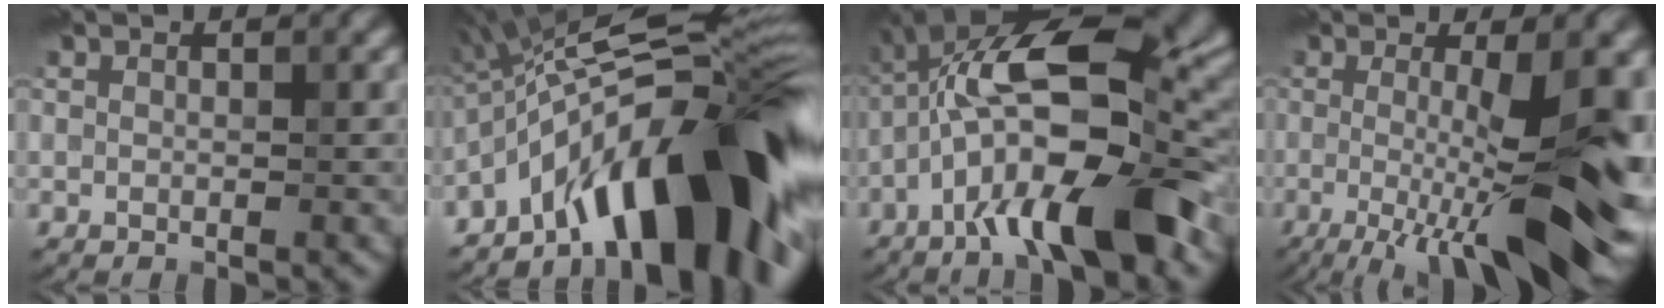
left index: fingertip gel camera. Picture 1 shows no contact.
{"total": 16.2, "force": [-7.7, 4.9, 13.3], "torque": [-0.189, 0.037, -0.138]}
{"total": 14.4, "force": [-3.8, 4.5, 13.2], "torque": [-0.197, 0.033, -0.059]}
{"total": 13.6, "force": [-2.2, 3.1, 13.1], "torque": [-0.177, -0.009, -0.029]}